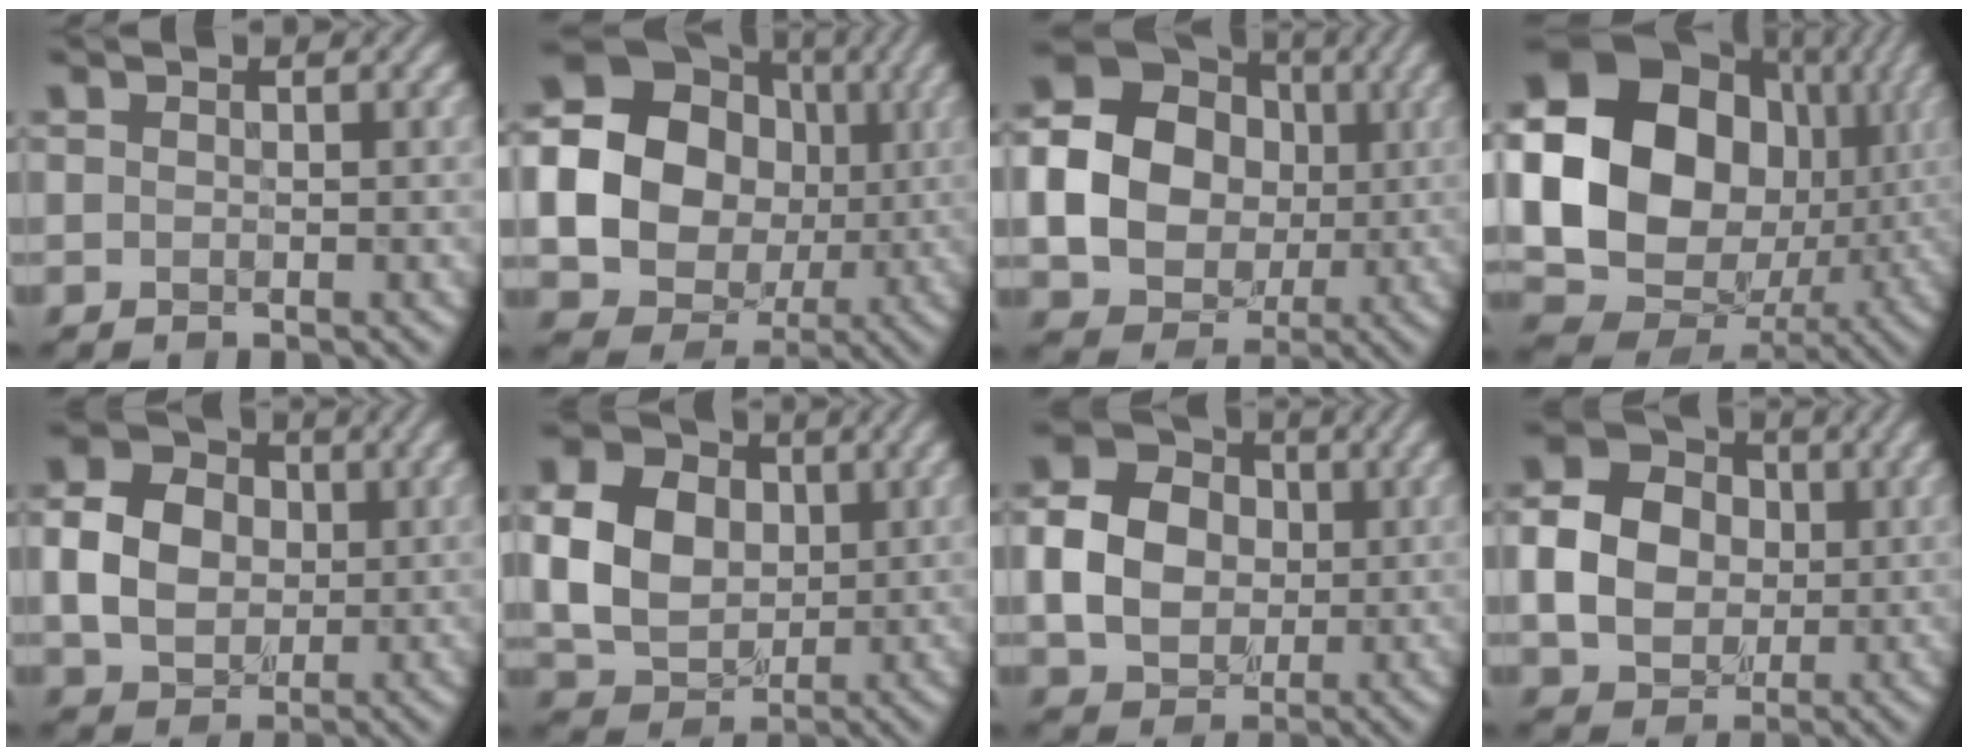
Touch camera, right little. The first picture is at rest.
{"total": 21.7, "force": [1.3, 20.1, 8.1], "torque": [-0.199, 0.011, -0.011]}
{"total": 15.2, "force": [0.8, 13.9, 6.0], "torque": [-0.148, 0.010, -0.008]}
{"total": 22.4, "force": [2.4, 19.2, 11.4], "torque": [-0.254, -0.001, 0.042]}
{"total": 5.4, "force": [-0.3, 4.5, 3.0], "torque": [-0.072, 0.006, -0.005]}
{"total": 7.2, "force": [0.5, 5.7, 4.5], "torque": [-0.113, 0.003, 0.007]}
{"total": 6.0, "force": [-0.6, 5.1, 3.2], "torque": [-0.072, 0.008, -0.011]}
{"total": 6.1, "force": [-0.6, 5.2, 3.1], "torque": [-0.077, 0.004, -0.011]}